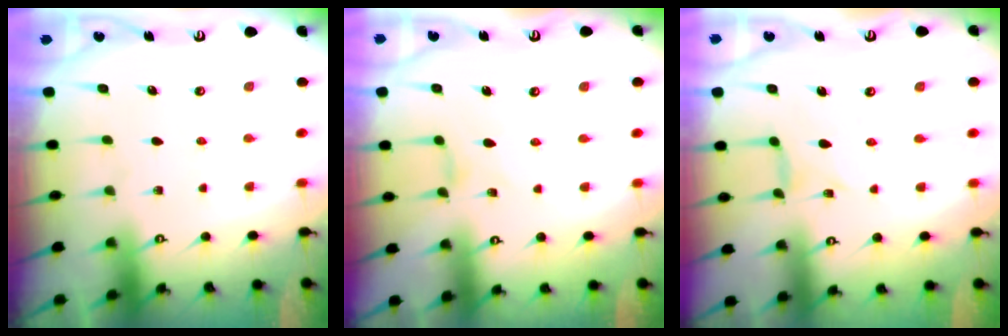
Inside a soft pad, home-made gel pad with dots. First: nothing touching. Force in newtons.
{"total": 0.7, "press": 0.6, "slide": 0.3}
{"total": 0.8, "press": 0.8, "slide": 0.3}